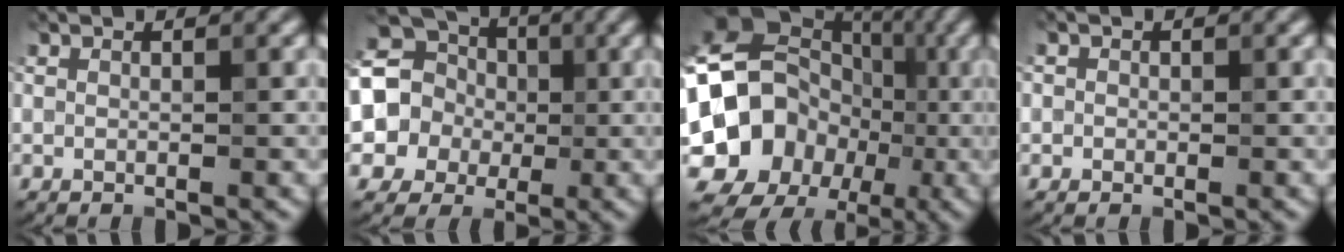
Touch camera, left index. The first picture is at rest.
{"total": 10.5, "force": [0.2, 9.6, 4.1], "torque": [-0.096, 0.022, -0.035]}
{"total": 14.9, "force": [-2.8, 13.0, 6.6], "torque": [-0.130, 0.014, -0.070]}
{"total": 0.8, "force": [0.1, 0.8, 0.1], "torque": [0.007, -0.004, -0.004]}